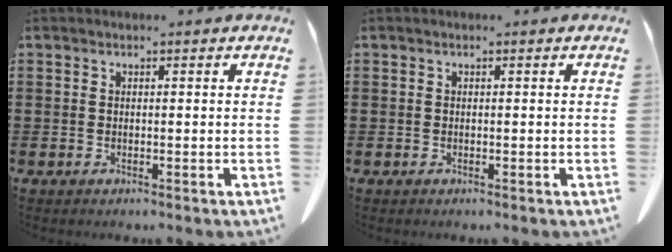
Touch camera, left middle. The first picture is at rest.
{"total": 0.0}